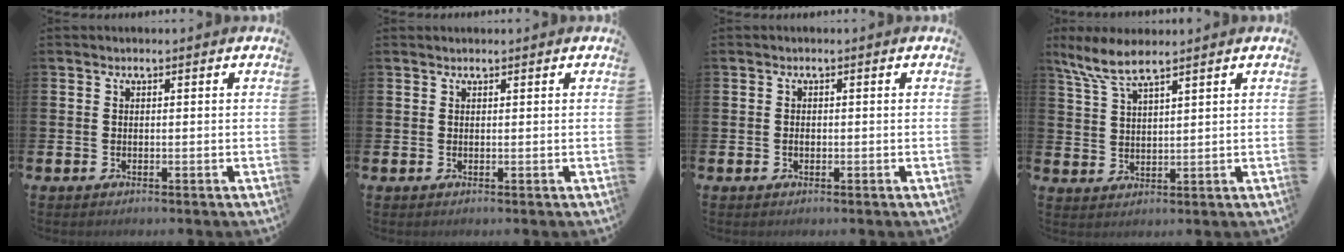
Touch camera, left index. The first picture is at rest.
{"total": 0.5, "force": [0.5, 0.0, 0.1], "torque": [0.000, 0.001, 0.009]}
{"total": 0.6, "force": [-0.2, 0.5, 0.4], "torque": [-0.014, 0.004, -0.003]}
{"total": 6.3, "force": [5.3, 1.0, 3.4], "torque": [-0.085, -0.009, 0.096]}